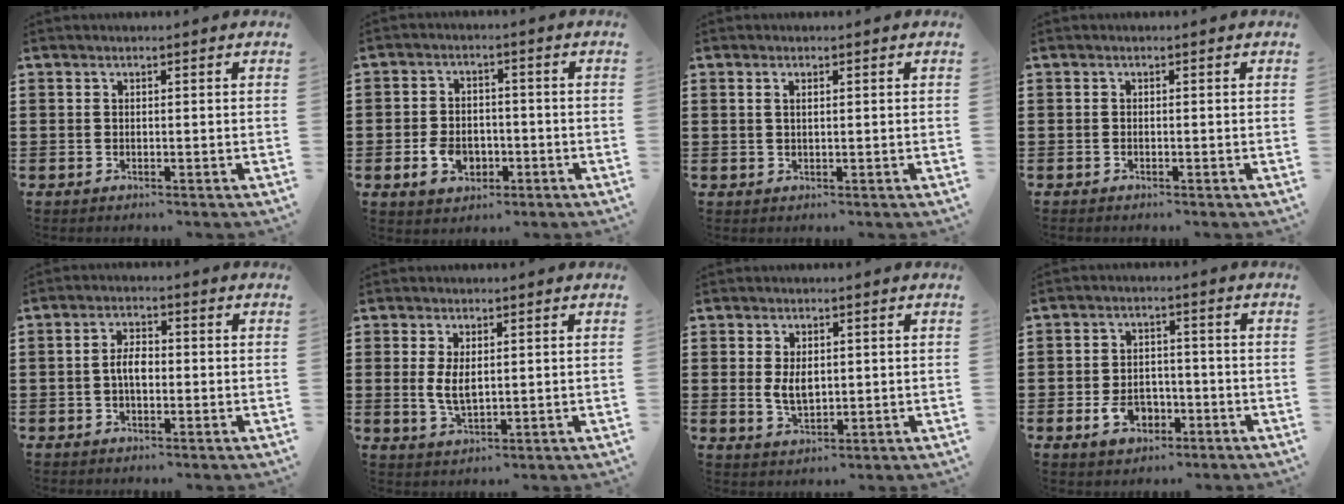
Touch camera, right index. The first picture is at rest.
{"total": 5.1, "force": [-1.6, 3.7, 3.1], "torque": [-0.072, 0.006, -0.031]}
{"total": 1.0, "force": [0.4, 0.3, 0.9], "torque": [-0.018, 0.004, 0.006]}
{"total": 0.0}
{"total": 3.6, "force": [-0.4, 1.7, 3.1], "torque": [-0.066, 0.002, -0.010]}
{"total": 3.9, "force": [0.5, 1.7, 3.4], "torque": [-0.068, 0.005, 0.009]}
{"total": 3.7, "force": [0.5, 2.2, 3.0], "torque": [-0.054, 0.004, 0.007]}
{"total": 5.2, "force": [-2.1, 3.6, 3.1], "torque": [-0.070, 0.006, -0.040]}